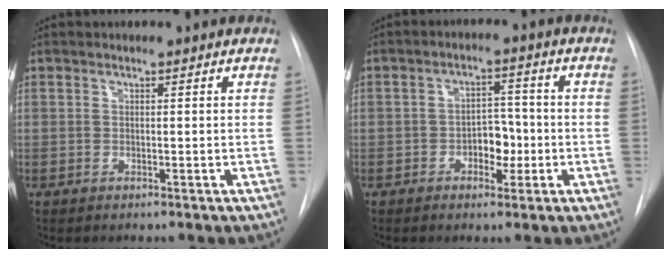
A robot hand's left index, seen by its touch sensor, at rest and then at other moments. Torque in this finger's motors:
{"motor_torque": [0.63, 0.06, 0.06, 0.03]}